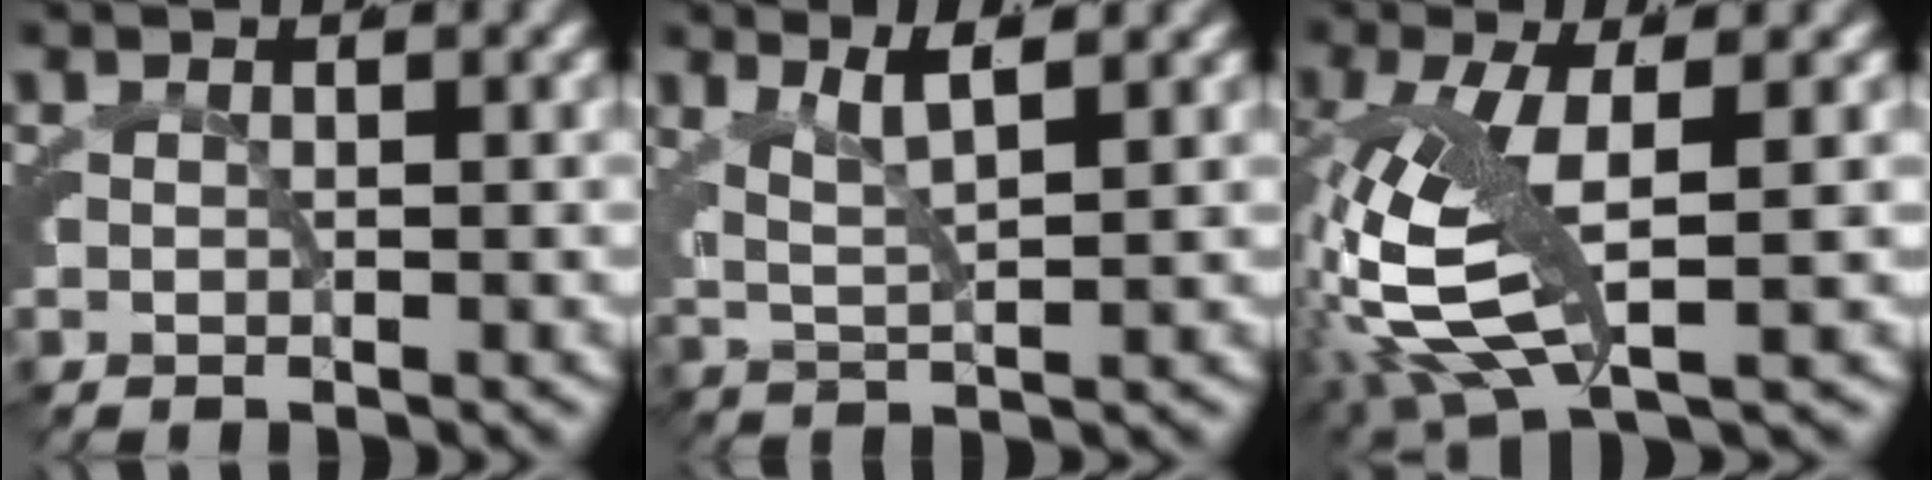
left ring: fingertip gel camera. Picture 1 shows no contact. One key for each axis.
{"total": 4.0, "fx": 1.9, "fy": 1.8, "fz": 3.0, "tx": -0.061, "ty": -0.005, "tz": 0.032}
{"total": 9.2, "fx": -0.9, "fy": 4.3, "fz": 8.0, "tx": -0.195, "ty": -0.036, "tz": 0.005}